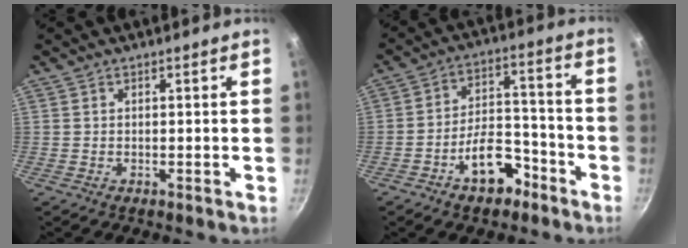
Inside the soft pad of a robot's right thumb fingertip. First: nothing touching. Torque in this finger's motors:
{"motor_torque": [1.86, 0.61, 1.17, -0.83, 0.05]}